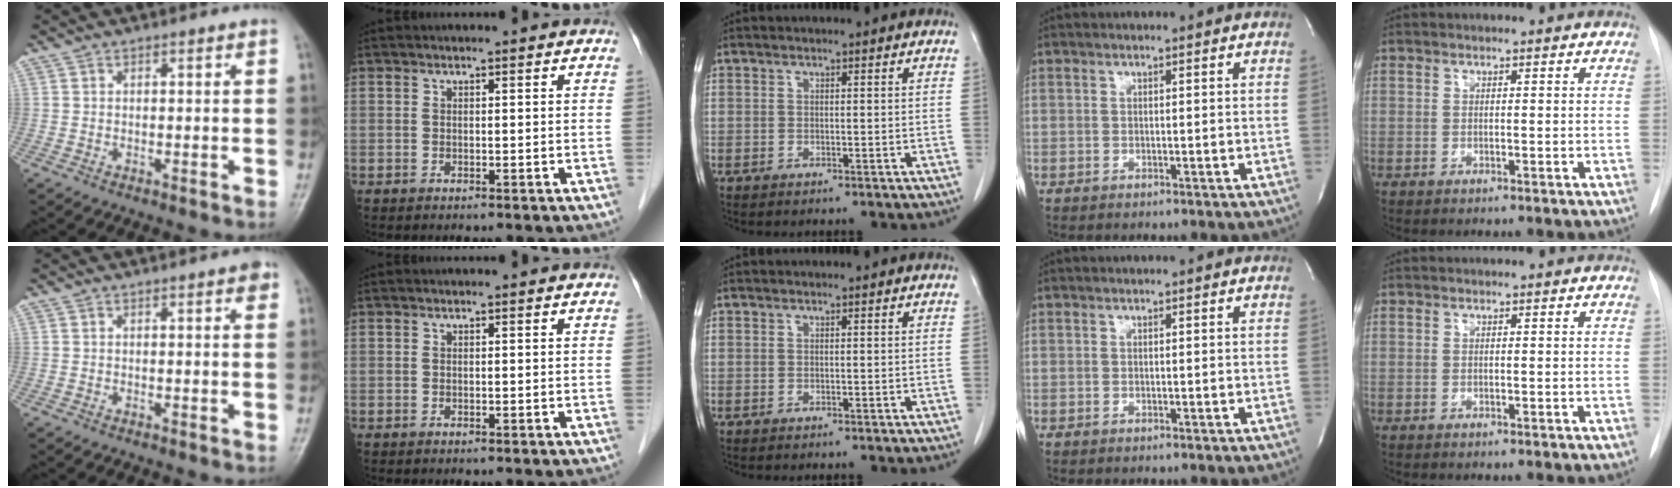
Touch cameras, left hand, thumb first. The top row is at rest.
{"thumb": {"total": 1.8, "force": [0.9, 0.5, 1.5], "torque": [-0.018, 0.000, 0.008]}}